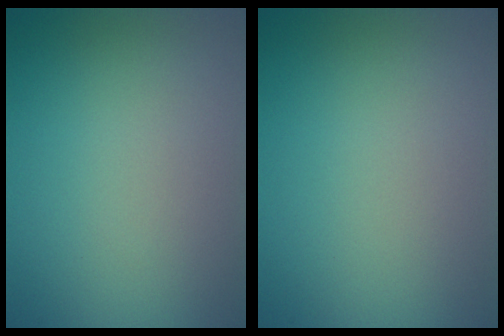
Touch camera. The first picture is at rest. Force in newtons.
{"total": 0.0}